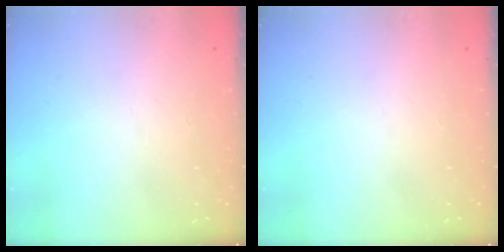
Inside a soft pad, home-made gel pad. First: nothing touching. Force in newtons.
{"total": 0.0}